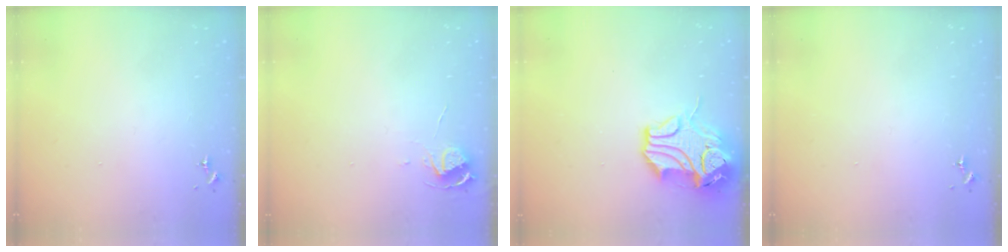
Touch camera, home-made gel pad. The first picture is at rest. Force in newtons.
{"total": 5.5, "press": 5.4, "slide": 0.6}
{"total": 12.5, "press": 12.4, "slide": 1.8}
{"total": 0.0}